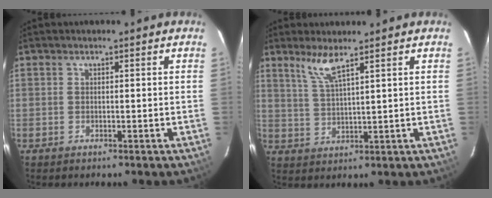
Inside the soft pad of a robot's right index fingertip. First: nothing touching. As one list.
[{"total": 4.8, "force": [3.4, 0.0, 3.3], "torque": [-0.071, -0.003, 0.073]}]